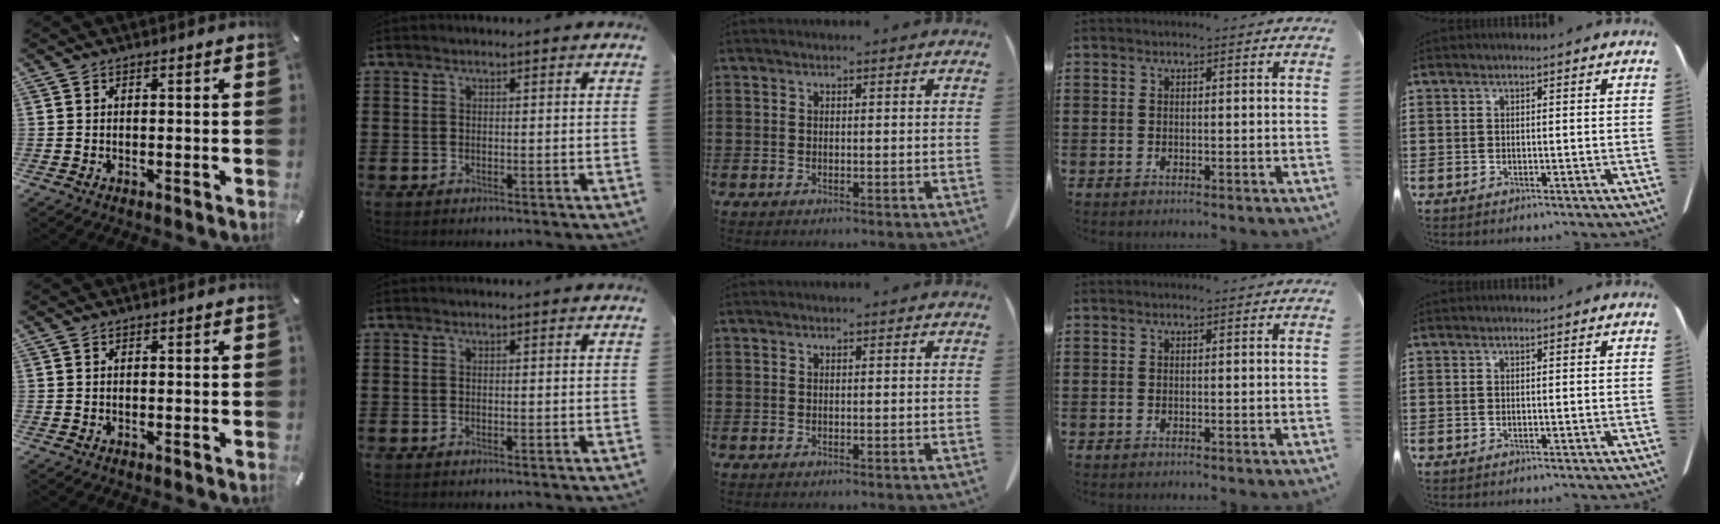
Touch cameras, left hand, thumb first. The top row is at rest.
{}